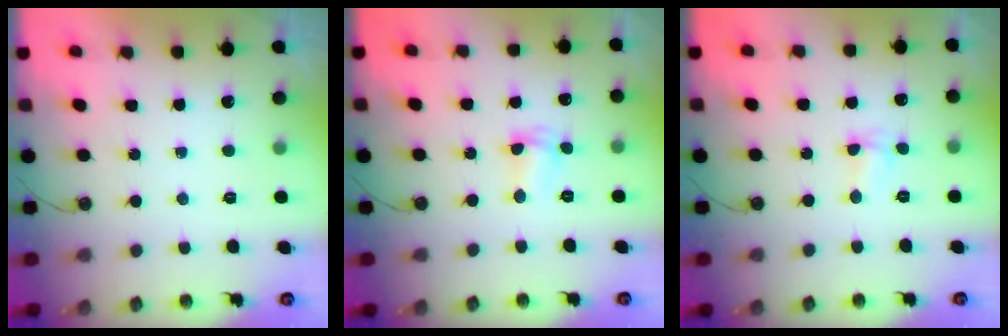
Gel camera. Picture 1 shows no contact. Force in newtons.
{"total": 2.6, "press": 2.6, "slide": 0.4}
{"total": 3.1, "press": 2.9, "slide": 1.0}